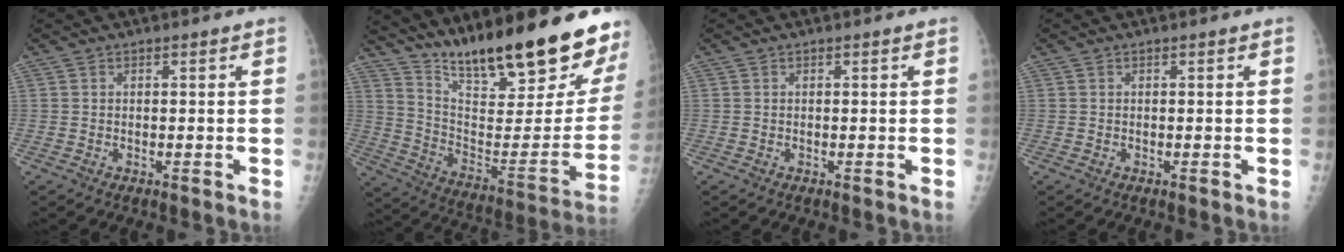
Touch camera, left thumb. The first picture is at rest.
{"total": 28.1, "force": [21.9, 4.8, 16.9], "torque": [-0.234, -0.126, 0.329]}
{"total": 0.0}
{"total": 0.0}